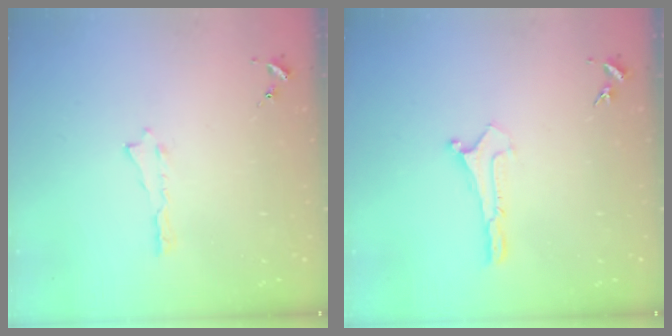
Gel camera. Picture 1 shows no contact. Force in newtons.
{"total": 0.0}